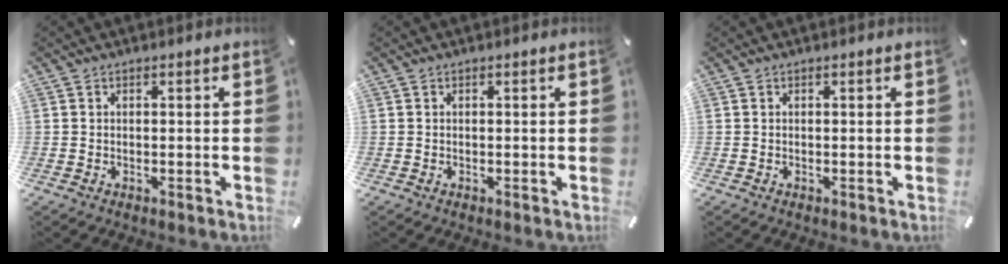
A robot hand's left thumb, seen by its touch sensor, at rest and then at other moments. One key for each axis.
{"total": 0.0}
{"total": 0.0}